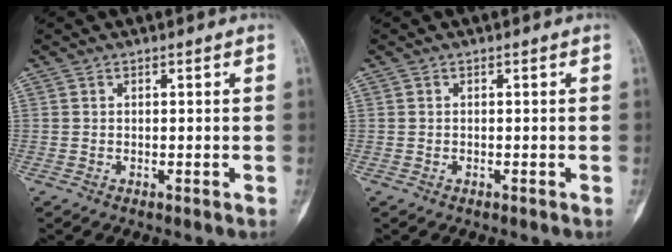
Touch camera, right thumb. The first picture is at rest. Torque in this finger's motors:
{"motor_torque": [-0.09, -0.27, -0.06, 0.27, -0.09]}